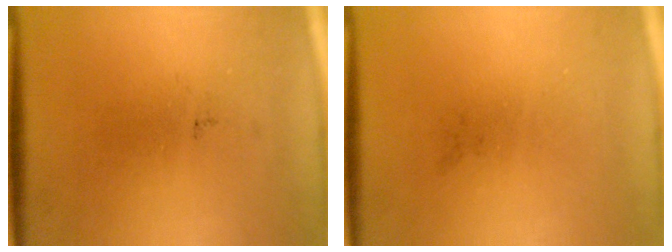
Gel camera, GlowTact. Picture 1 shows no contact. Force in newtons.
{"total": 0.0}